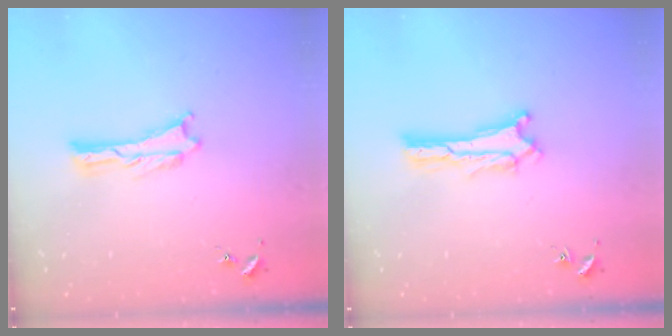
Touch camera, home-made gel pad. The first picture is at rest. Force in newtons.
{"total": 0.7, "press": 0.6, "slide": 0.2}